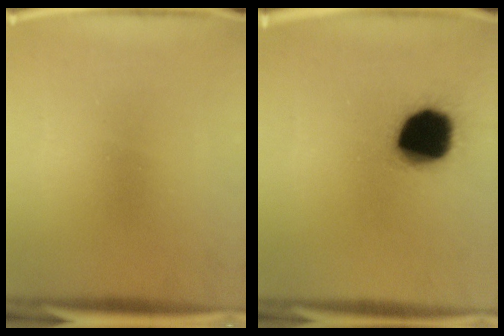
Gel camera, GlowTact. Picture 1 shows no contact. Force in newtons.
{"total": 19.7}